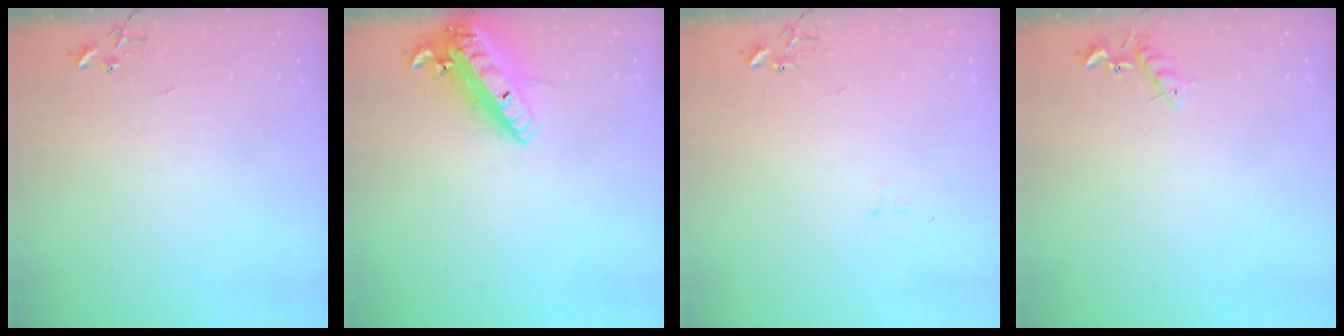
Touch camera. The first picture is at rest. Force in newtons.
{"total": 17.1, "press": 16.8, "slide": 3.3}
{"total": 7.1, "press": 7.1, "slide": 0.7}
{"total": 7.0, "press": 6.9, "slide": 0.9}